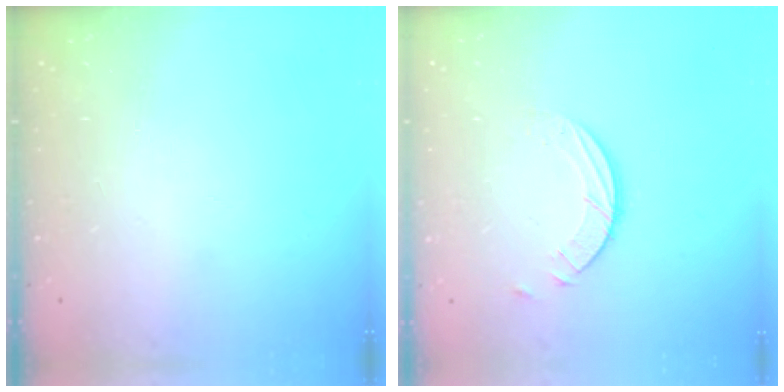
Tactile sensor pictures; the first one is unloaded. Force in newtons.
{"total": 3.4, "press": 3.4, "slide": 0.3}